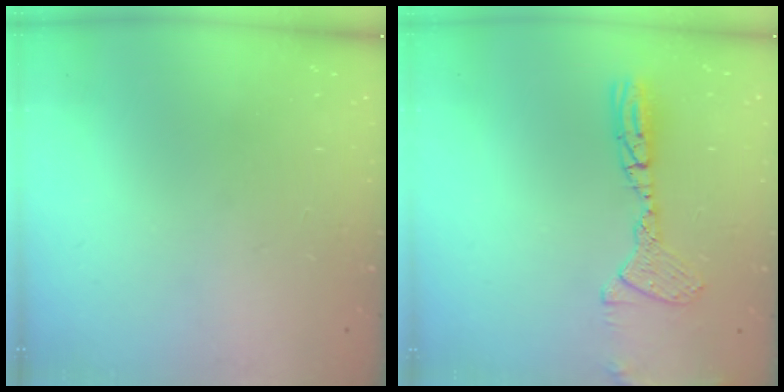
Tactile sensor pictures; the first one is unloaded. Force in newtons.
{"total": 12.0, "press": 11.8, "slide": 2.5}